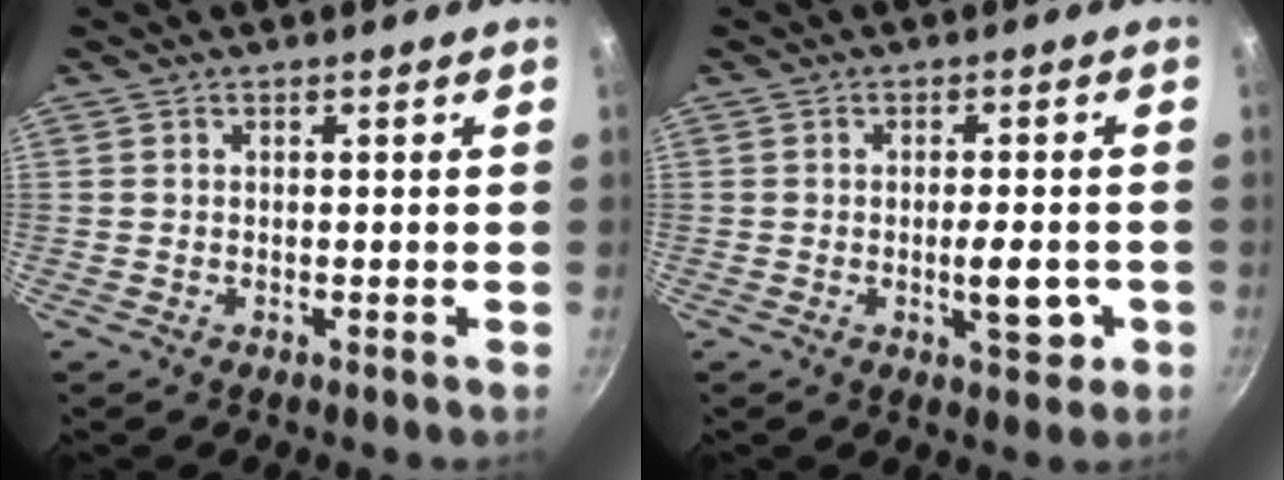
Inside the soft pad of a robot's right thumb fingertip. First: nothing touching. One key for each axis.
{"total": 6.3, "fx": -1.6, "fy": 2.4, "fz": 5.6, "tx": -0.061, "ty": 0.002, "tz": -0.021}